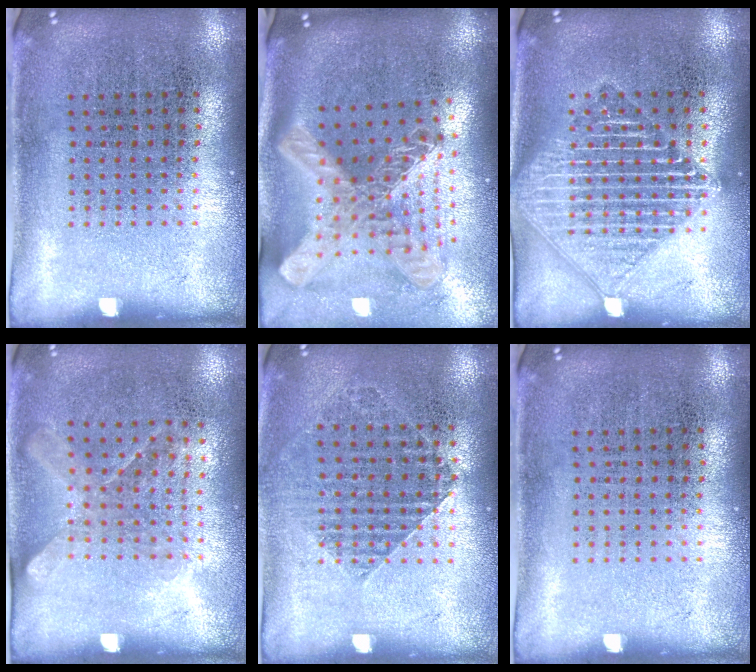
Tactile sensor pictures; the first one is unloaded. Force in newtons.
{"total": 3.0, "press": 2.1, "slide": 2.1}
{"total": 3.0, "press": 3.0, "slide": 0.4}
{"total": 1.3, "press": 1.0, "slide": 0.8}
{"total": 1.2, "press": 1.2, "slide": 0.4}
{"total": 0.0}